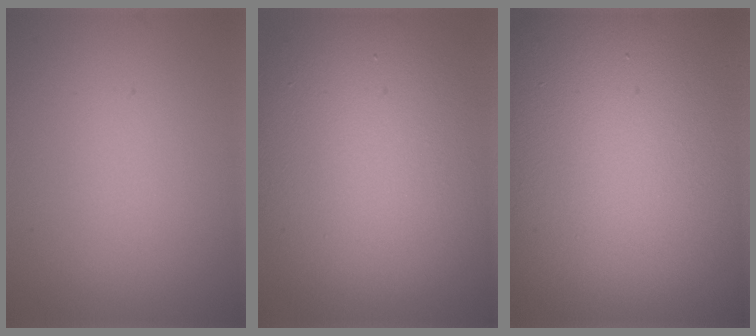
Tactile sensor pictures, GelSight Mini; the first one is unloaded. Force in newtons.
{"total": 14.9, "press": 14.8, "slide": 0.7}
{"total": 28.7, "press": 28.7, "slide": 0.9}